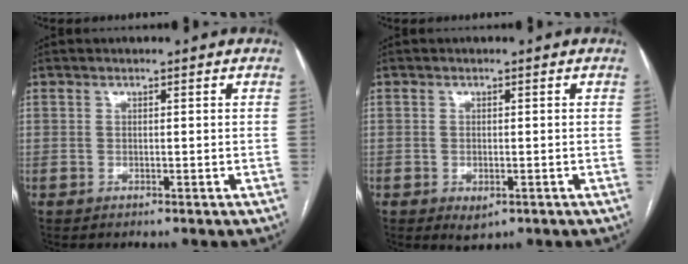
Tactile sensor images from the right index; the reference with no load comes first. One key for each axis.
{"total": 2.1, "fx": -0.8, "fy": 1.3, "fz": 1.4, "tx": -0.017, "ty": -0.003, "tz": -0.002}